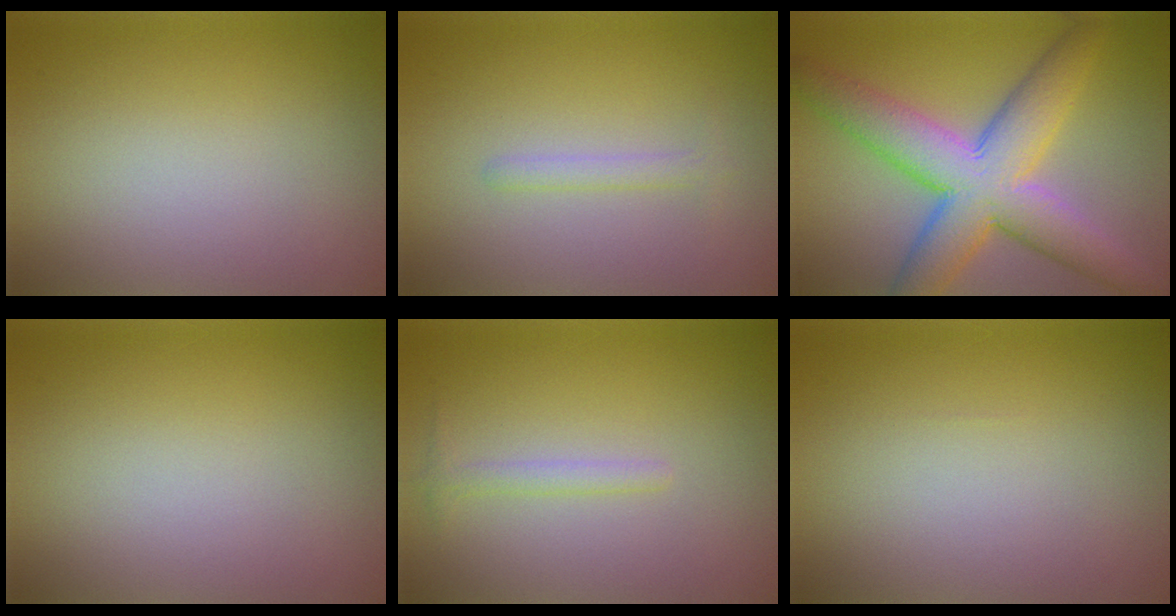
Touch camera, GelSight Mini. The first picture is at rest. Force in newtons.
{"total": 1.2, "press": 1.2, "slide": 0.1}
{"total": 9.7, "press": 9.7, "slide": 0.3}
{"total": 0.0}
{"total": 1.1, "press": 1.1, "slide": 0.0}
{"total": 0.0}